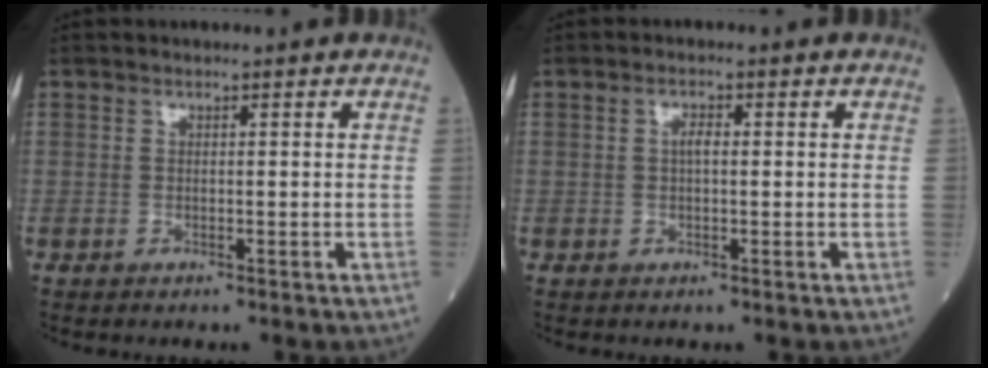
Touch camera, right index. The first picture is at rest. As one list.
[{"total": 1.7, "force": [0.2, 0.6, 1.5], "torque": [-0.029, 0.004, 0.002]}]